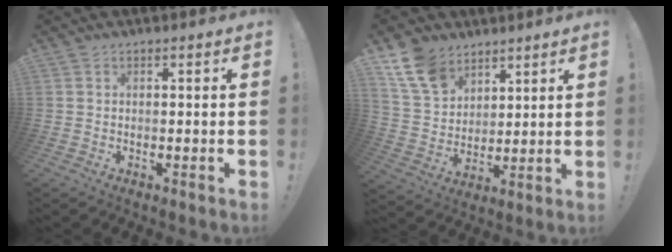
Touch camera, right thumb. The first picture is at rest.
{"total": 12.8, "force": [8.8, 7.9, 5.0], "torque": [-0.101, -0.046, 0.174]}